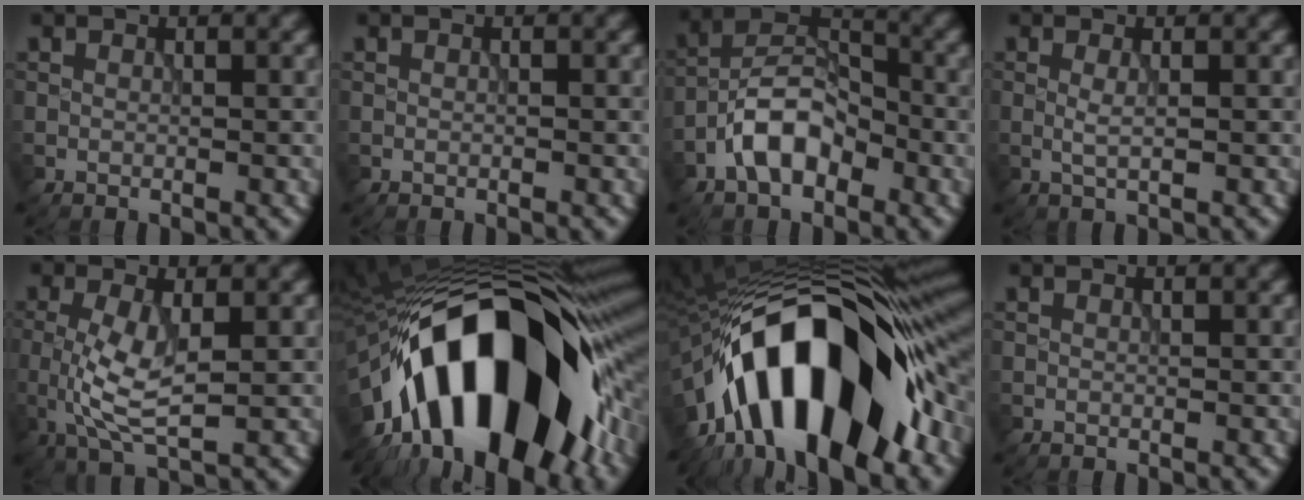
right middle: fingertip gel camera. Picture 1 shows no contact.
{"total": 0.0}
{"total": 6.1, "force": [-3.0, 3.4, 4.1], "torque": [-0.068, 0.016, -0.064]}
{"total": 1.1, "force": [0.1, 0.2, 1.1], "torque": [-0.024, 0.001, 0.002]}
{"total": 4.7, "force": [-0.1, 1.6, 4.4], "torque": [-0.101, -0.006, -0.001]}
{"total": 18.9, "force": [-6.4, 8.4, 15.6], "torque": [-0.221, 0.018, -0.110]}
{"total": 15.9, "force": [-6.5, 6.4, 13.1], "torque": [-0.197, 0.014, -0.103]}
{"total": 0.0}